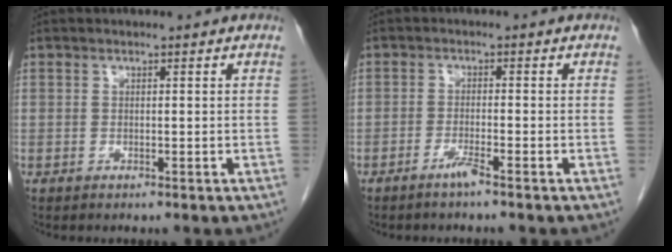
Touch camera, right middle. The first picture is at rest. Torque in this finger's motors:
{"motor_torque": [-0.20, -0.26, -0.01, 0.00]}